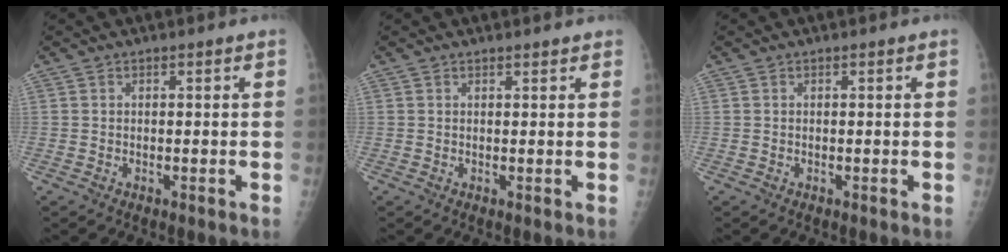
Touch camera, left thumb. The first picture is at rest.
{"total": 1.2, "force": [1.0, 0.3, 0.5], "torque": [-0.004, -0.003, 0.014]}
{"total": 0.0}